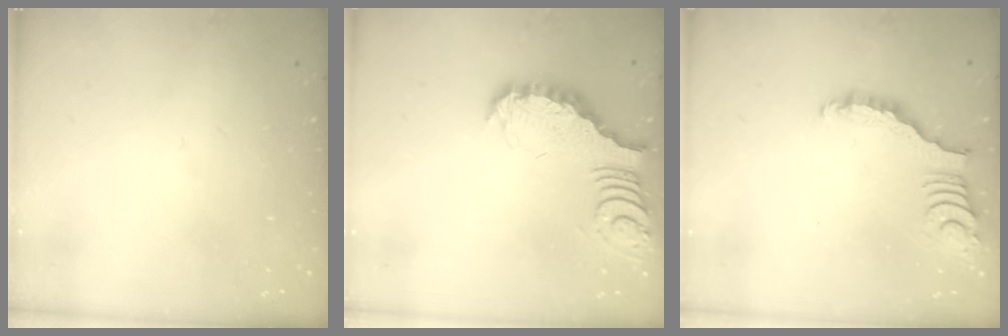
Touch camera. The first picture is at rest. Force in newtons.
{"total": 3.9, "press": 3.8, "slide": 0.6}
{"total": 2.2, "press": 2.2, "slide": 0.4}